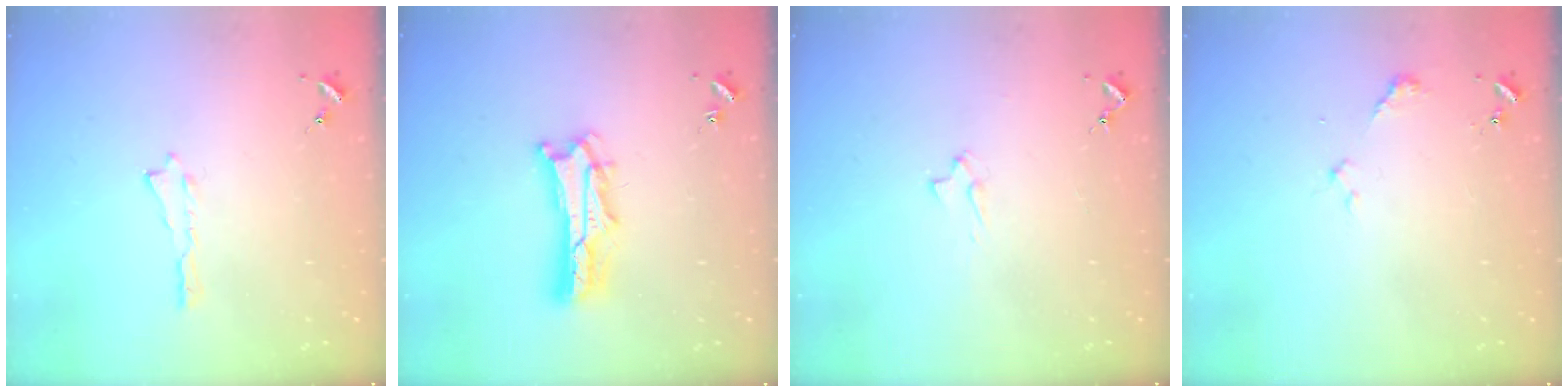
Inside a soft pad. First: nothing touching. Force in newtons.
{"total": 6.1, "press": 6.1, "slide": 0.5}
{"total": 2.1, "press": 2.1, "slide": 0.3}
{"total": 2.4, "press": 2.3, "slide": 0.3}